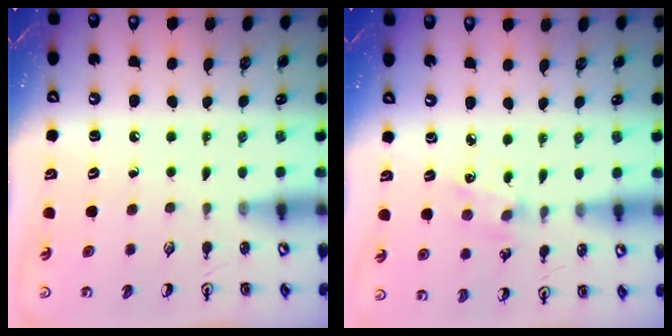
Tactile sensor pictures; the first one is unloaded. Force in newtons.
{"total": 1.8, "press": 1.8, "slide": 0.3}